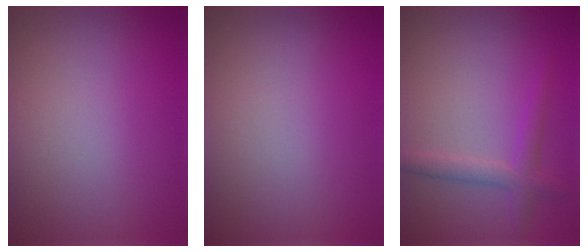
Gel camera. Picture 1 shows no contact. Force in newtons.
{"total": 0.0}
{"total": 2.3, "press": 2.3, "slide": 0.0}